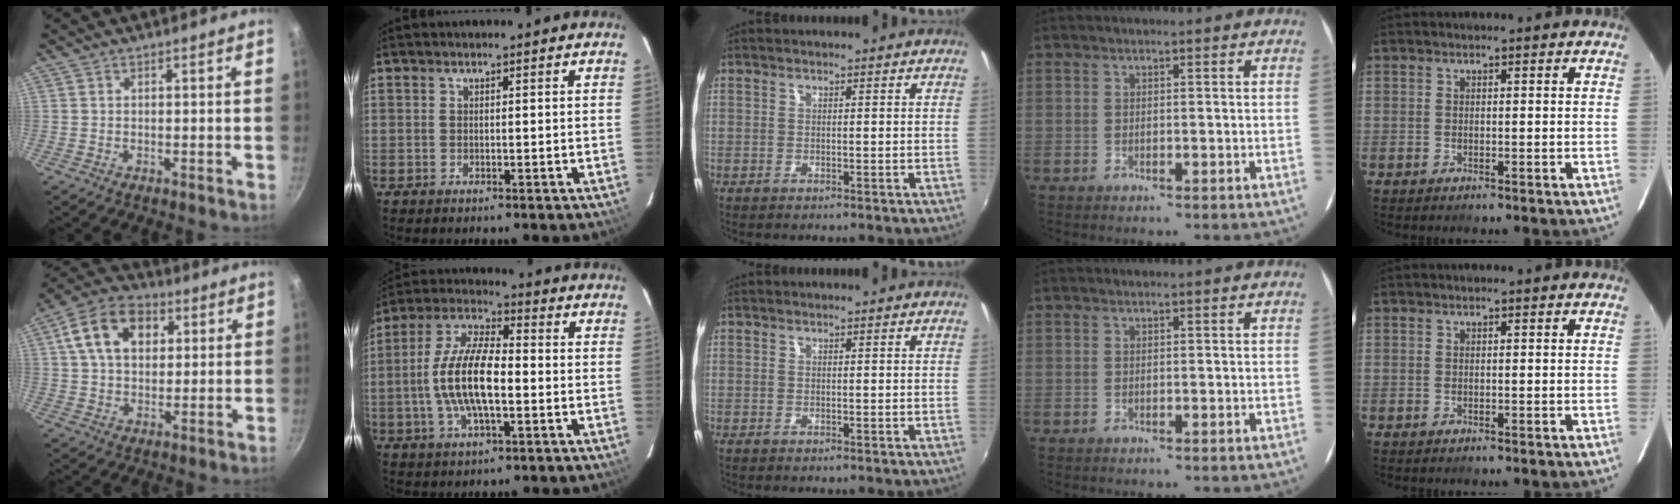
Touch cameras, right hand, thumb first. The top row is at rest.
{"thumb": {"total": 13.6, "force": [4.2, 9.5, 8.8], "torque": [-0.136, 0.012, 0.057]}, "index": {"total": 13.3, "force": [-2.1, 4.9, 12.2], "torque": [-0.250, 0.006, -0.043]}}